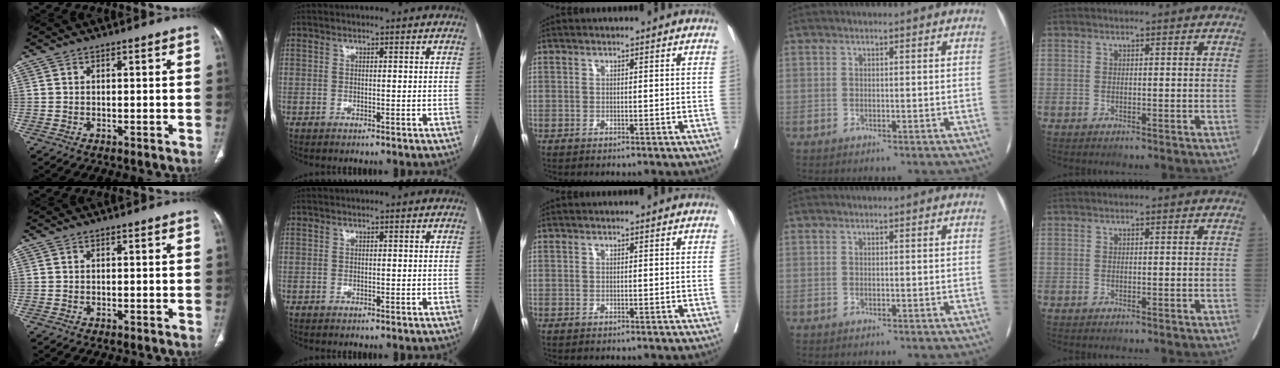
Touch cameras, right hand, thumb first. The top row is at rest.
{}